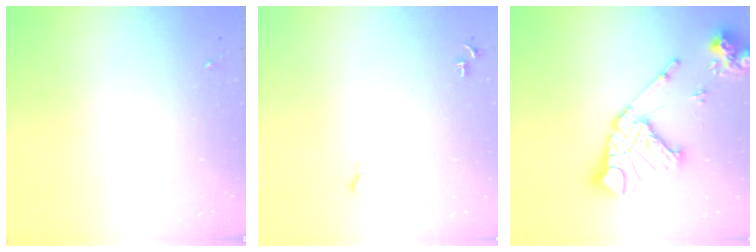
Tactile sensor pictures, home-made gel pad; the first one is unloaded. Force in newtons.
{"total": 5.8, "press": 5.8, "slide": 0.7}
{"total": 19.0, "press": 18.8, "slide": 2.3}